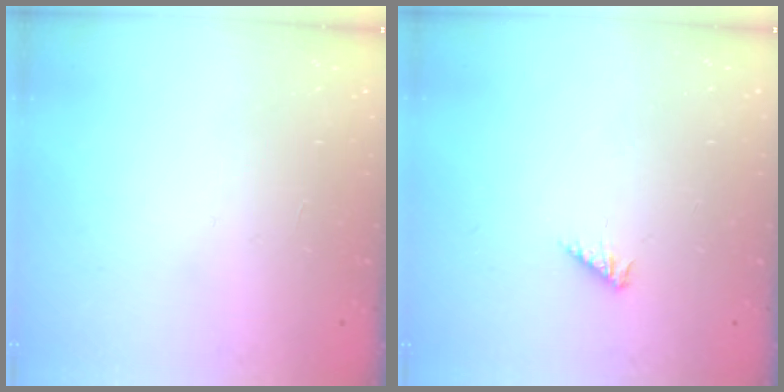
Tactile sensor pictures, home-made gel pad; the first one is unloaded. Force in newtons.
{"total": 1.9, "press": 1.9, "slide": 0.3}